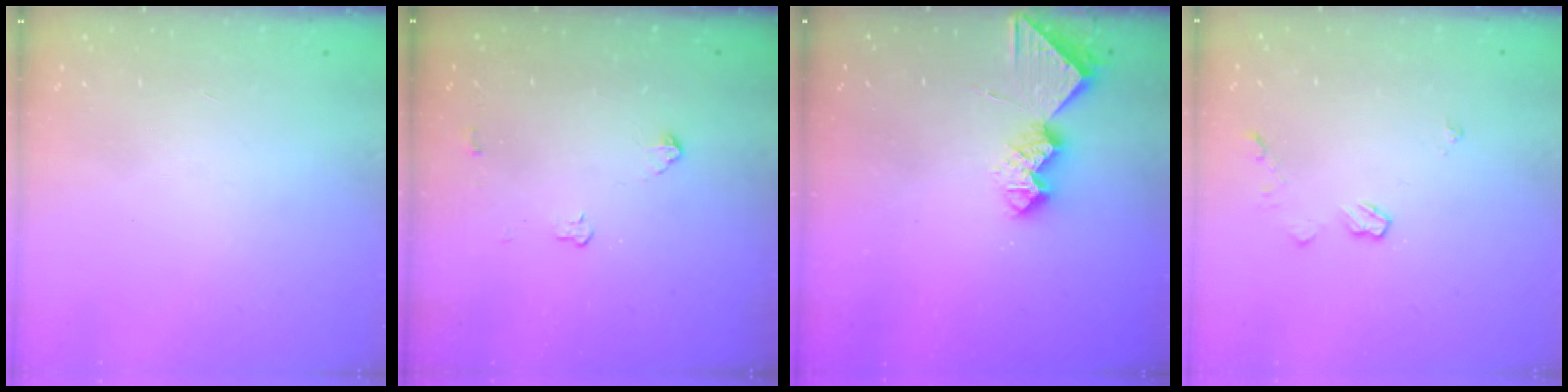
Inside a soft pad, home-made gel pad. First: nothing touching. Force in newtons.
{"total": 3.7, "press": 3.6, "slide": 0.5}
{"total": 9.4, "press": 9.3, "slide": 0.7}
{"total": 5.1, "press": 5.1, "slide": 0.1}